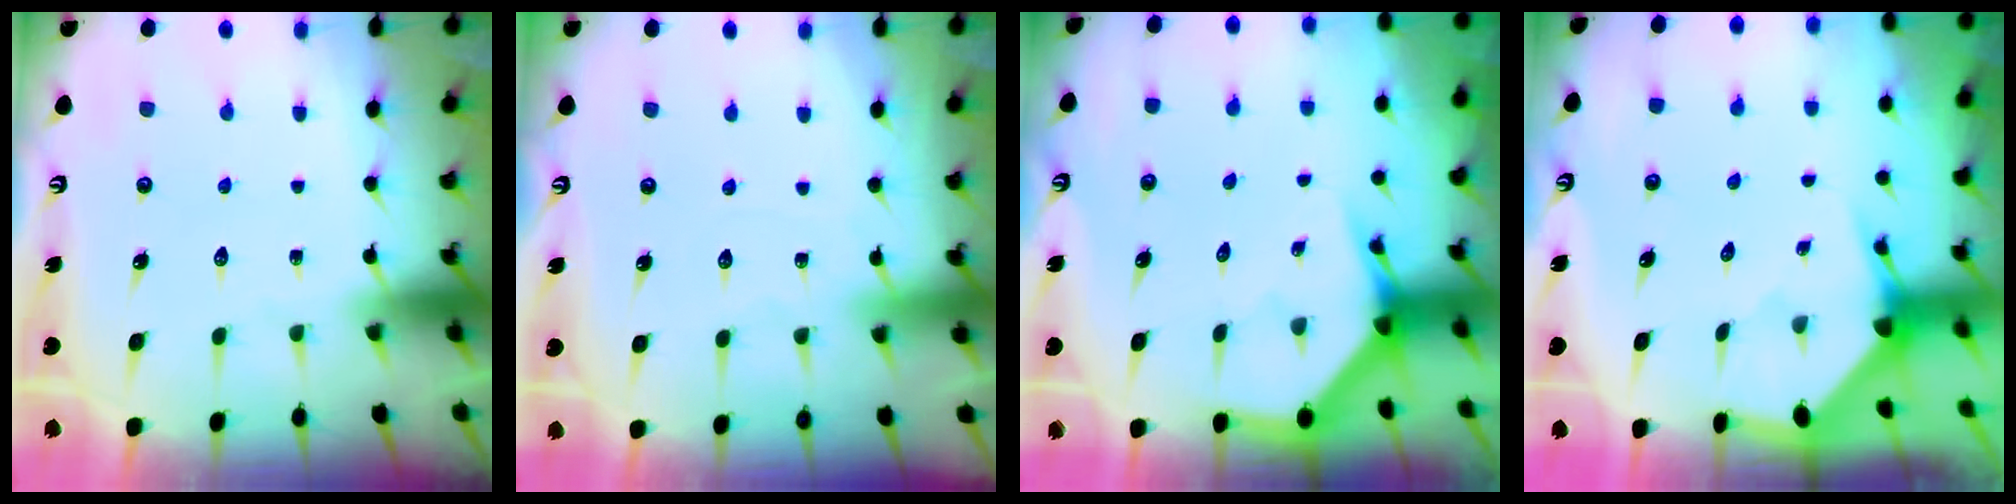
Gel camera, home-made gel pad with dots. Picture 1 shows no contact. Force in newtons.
{"total": 3.1, "press": 3.0, "slide": 0.4}
{"total": 3.8, "press": 3.8, "slide": 0.2}
{"total": 2.9, "press": 2.9, "slide": 0.3}